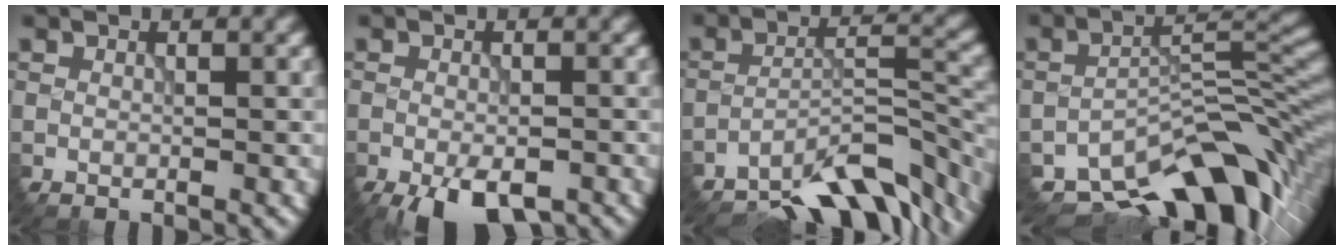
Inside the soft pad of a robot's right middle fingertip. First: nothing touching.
{"total": 6.2, "force": [-4.0, 2.4, 4.1], "torque": [-0.066, -0.018, -0.057]}
{"total": 9.8, "force": [-8.2, 2.2, 4.8], "torque": [-0.059, 0.003, -0.131]}
{"total": 11.1, "force": [-8.1, 3.9, 6.4], "torque": [-0.072, 0.003, -0.146]}